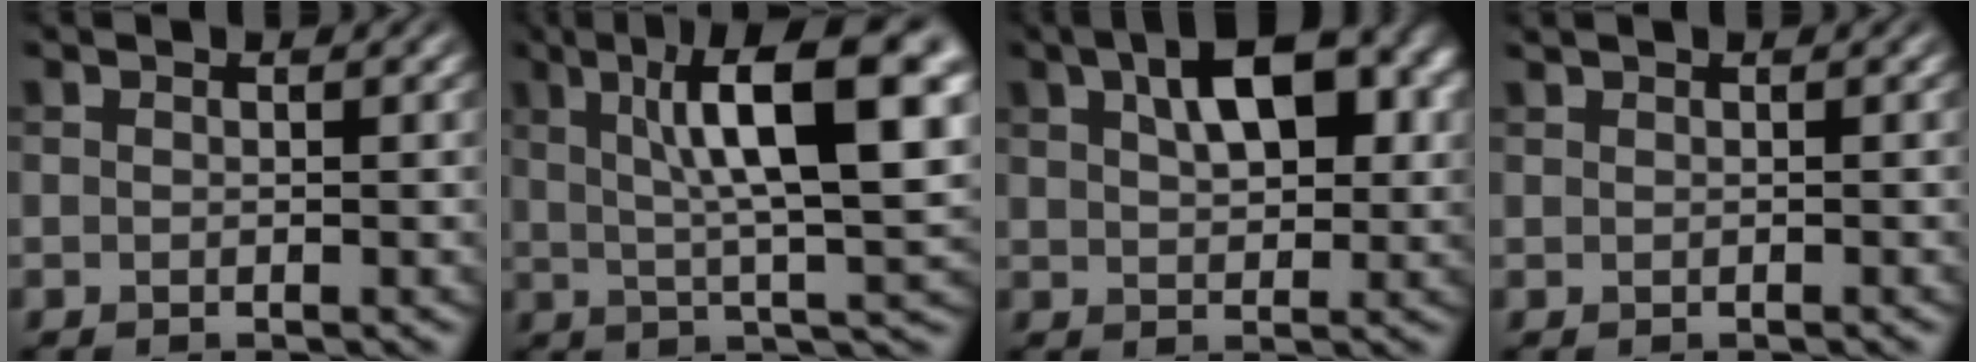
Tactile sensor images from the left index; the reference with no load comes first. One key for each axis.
{"total": 12.7, "fx": 4.3, "fy": 2.7, "fz": 11.6, "tx": -0.167, "ty": 0.015, "tz": 0.067}
{"total": 8.4, "fx": 3.4, "fy": 3.9, "fz": 6.6, "tx": -0.107, "ty": 0.018, "tz": 0.049}
{"total": 0.6, "fx": 0.5, "fy": 0.1, "fz": 0.1, "tx": -0.001, "ty": 0.004, "tz": 0.011}